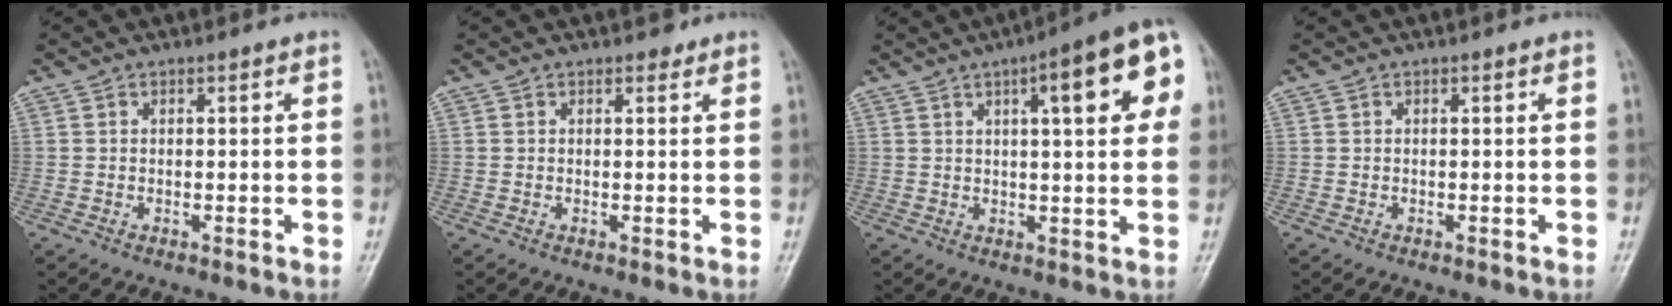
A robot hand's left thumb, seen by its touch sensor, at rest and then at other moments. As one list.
[{"total": 1.0, "force": [0.7, 0.7, 0.2], "torque": [0.007, -0.001, 0.004]}, {"total": 14.5, "force": [5.0, 3.9, 13.0], "torque": [-0.143, 0.011, 0.056]}, {"total": 0.0}]